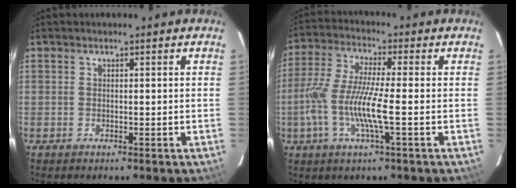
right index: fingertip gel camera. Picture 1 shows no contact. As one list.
[{"total": 11.2, "force": [-2.7, 1.2, 10.8], "torque": [-0.227, -0.005, -0.053]}]